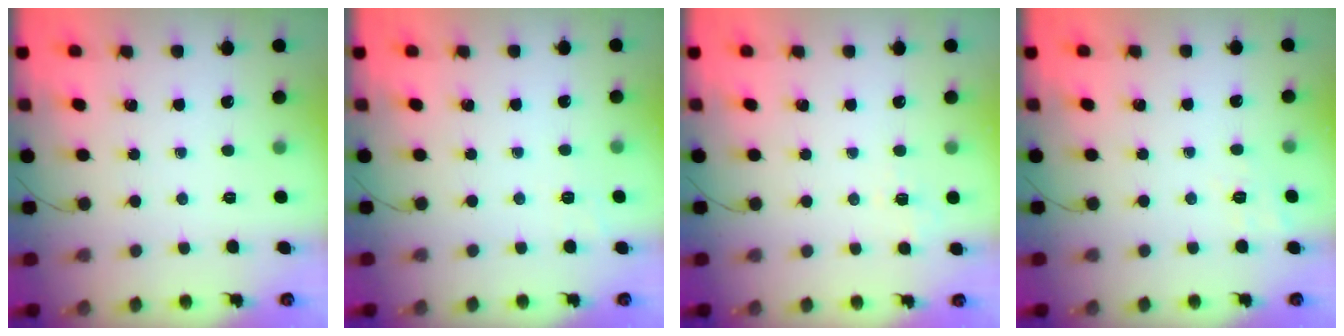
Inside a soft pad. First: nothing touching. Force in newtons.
{"total": 1.6, "press": 0.2, "slide": 1.6}
{"total": 5.6, "press": 5.3, "slide": 1.6}
{"total": 2.4, "press": 1.2, "slide": 2.1}